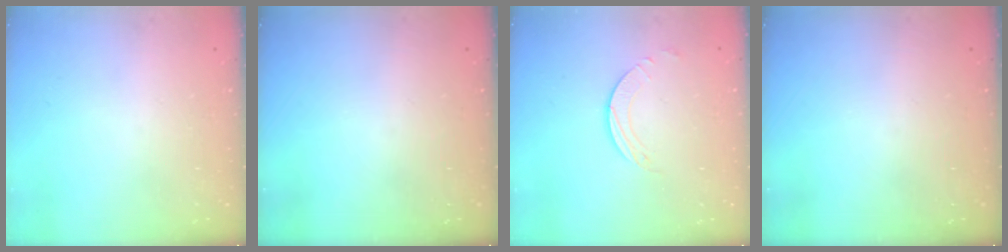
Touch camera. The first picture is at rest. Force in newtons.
{"total": 0.0}
{"total": 2.0, "press": 1.9, "slide": 0.3}
{"total": 0.0}